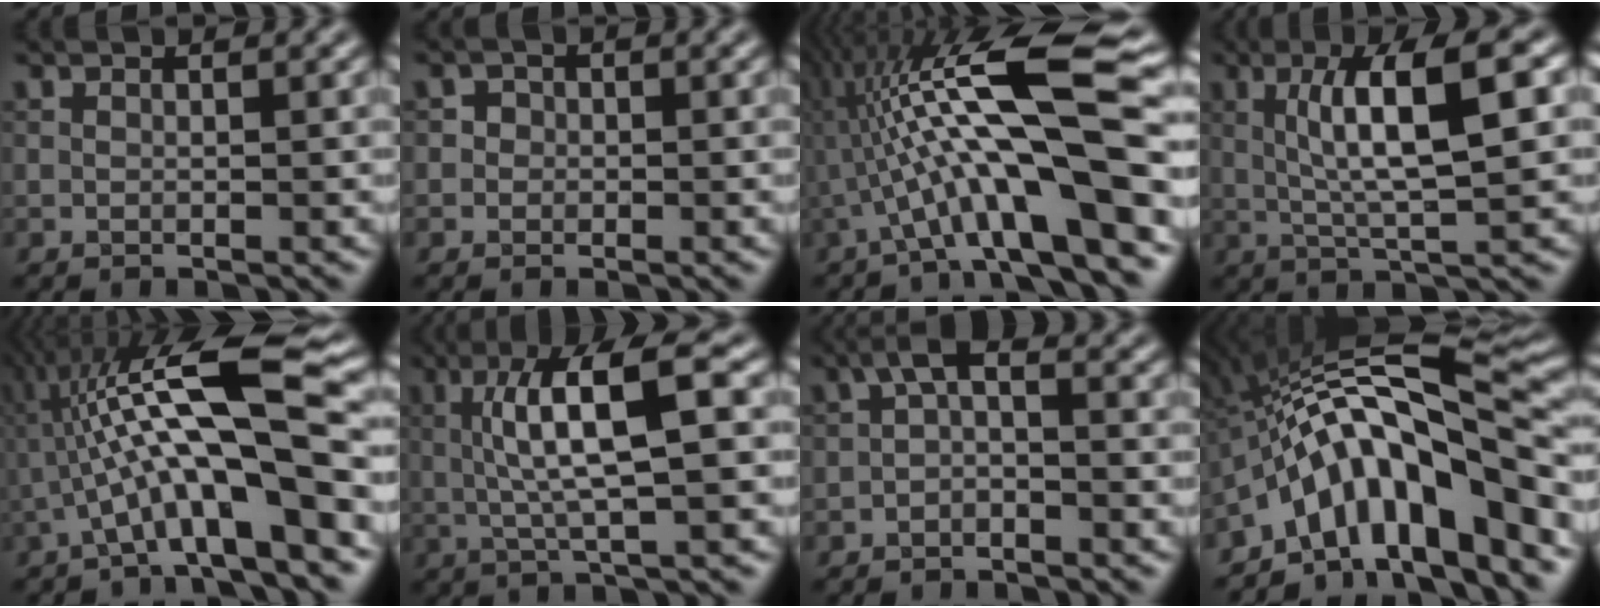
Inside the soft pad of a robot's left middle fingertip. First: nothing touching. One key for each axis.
{"total": 1.4, "fx": 0.0, "fy": 1.4, "fz": 0.2, "tx": 0.014, "ty": 0.002, "tz": -0.012}
{"total": 13.8, "fx": -1.3, "fy": 2.6, "fz": 13.5, "tx": -0.231, "ty": 0.040, "tz": -0.019}
{"total": 7.7, "fx": 1.5, "fy": 1.3, "fz": 7.5, "tx": -0.128, "ty": 0.011, "tz": 0.028}
{"total": 11.9, "fx": -1.1, "fy": 2.3, "fz": 11.7, "tx": -0.197, "ty": 0.037, "tz": -0.021}
{"total": 7.5, "fx": 1.2, "fy": 1.3, "fz": 7.3, "tx": -0.129, "ty": 0.016, "tz": 0.019}
{"total": 2.2, "fx": -0.8, "fy": 0.9, "fz": 1.9, "tx": -0.035, "ty": 0.008, "tz": -0.021}
{"total": 14.4, "fx": -5.0, "fy": 4.6, "fz": 12.7, "tx": -0.176, "ty": 0.029, "tz": -0.084}